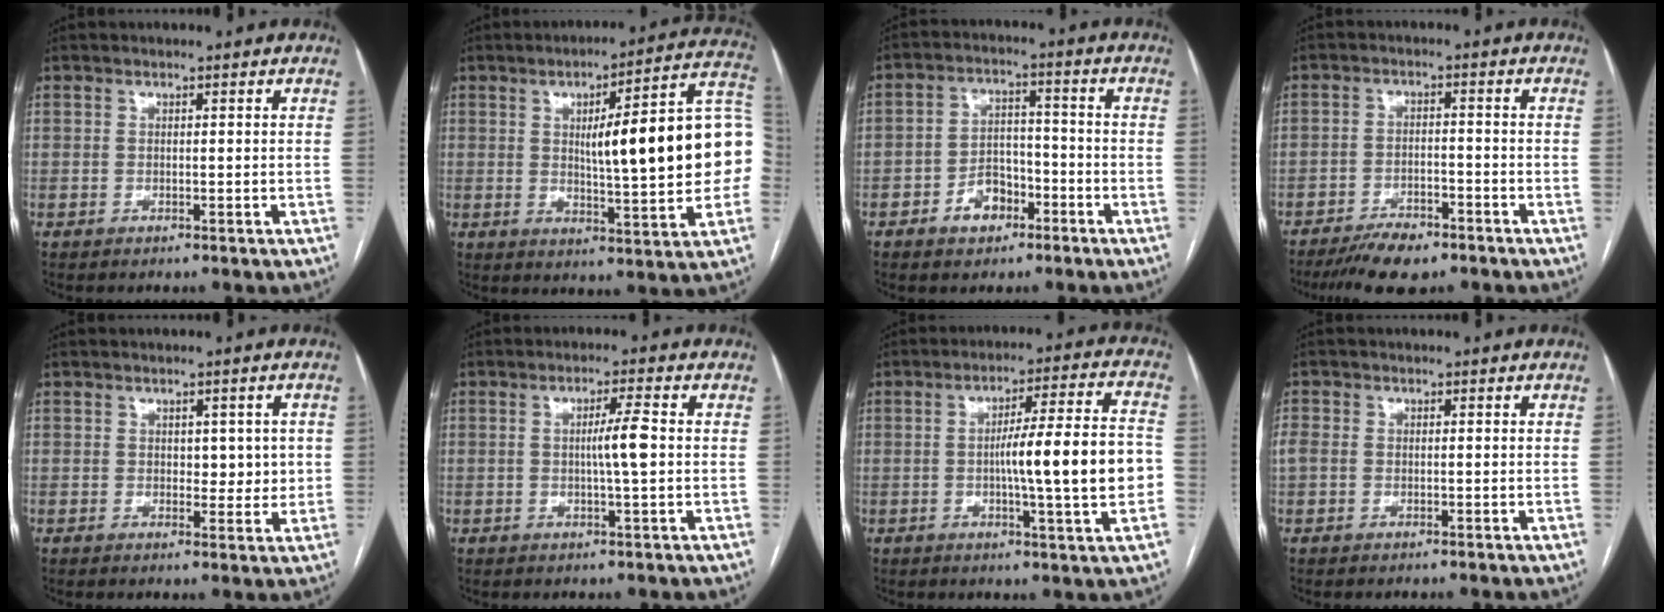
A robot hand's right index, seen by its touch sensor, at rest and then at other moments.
{"total": 20.2, "force": [1.3, 3.0, 20.0], "torque": [-0.225, 0.039, 0.022]}
{"total": 6.1, "force": [-3.2, 4.0, 3.3], "torque": [-0.060, 0.019, -0.052]}
{"total": 7.5, "force": [-5.9, 2.4, 4.0], "torque": [-0.064, -0.010, -0.101]}
{"total": 4.0, "force": [0.5, 2.2, 3.2], "torque": [-0.036, 0.003, 0.010]}
{"total": 4.4, "force": [0.0, -0.2, 4.4], "torque": [-0.077, 0.000, -0.001]}
{"total": 14.0, "force": [-1.7, 0.1, 13.9], "torque": [-0.213, 0.012, -0.029]}
{"total": 2.1, "force": [-0.2, 1.7, 1.2], "torque": [-0.043, 0.015, -0.001]}